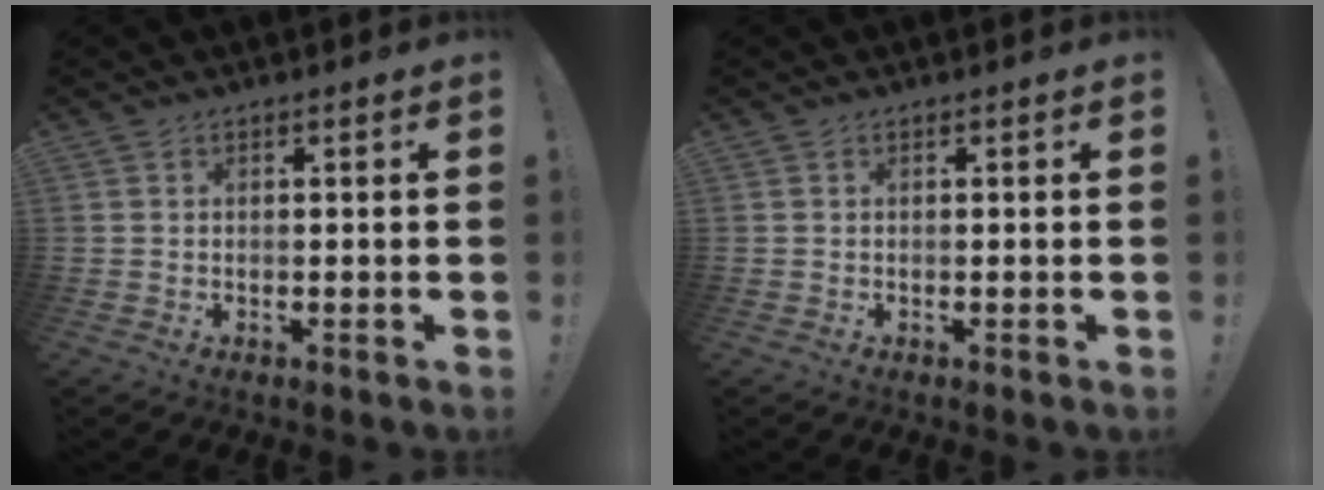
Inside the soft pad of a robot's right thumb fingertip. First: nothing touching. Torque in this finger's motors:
{"motor_torque": [0.00, 0.00, 0.00, 0.00, 0.00]}